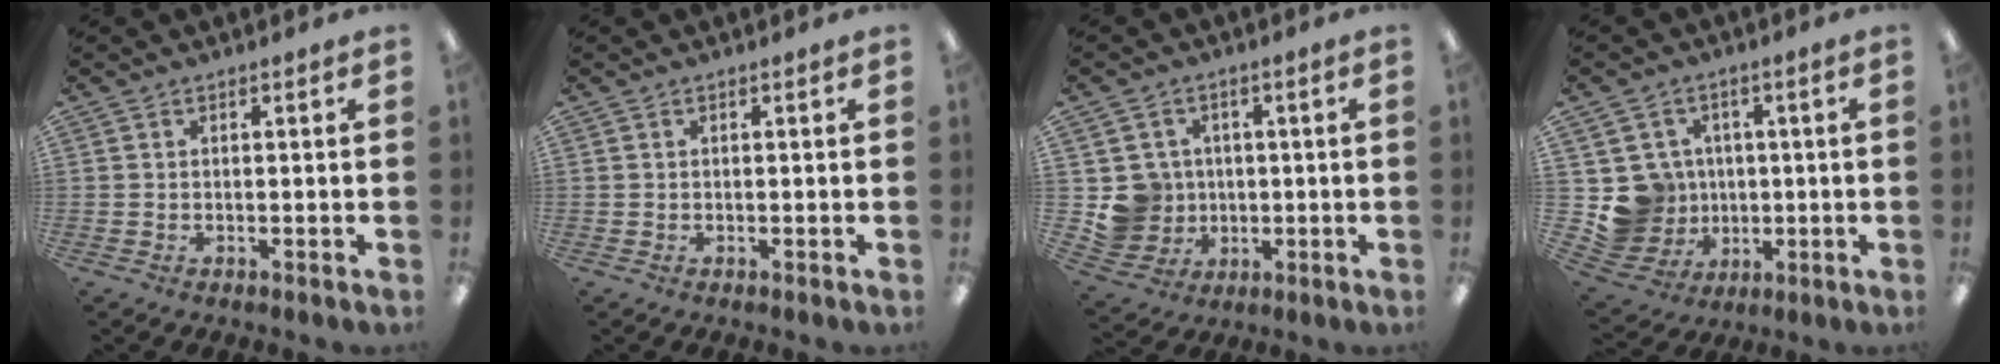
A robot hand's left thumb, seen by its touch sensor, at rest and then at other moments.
{"total": 0.0}
{"total": 8.0, "force": [0.3, 7.9, 1.0], "torque": [-0.042, 0.005, 0.018]}
{"total": 9.8, "force": [0.5, 9.7, 1.5], "torque": [-0.064, -0.001, 0.026]}